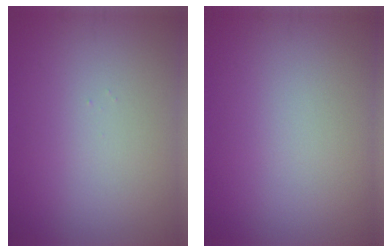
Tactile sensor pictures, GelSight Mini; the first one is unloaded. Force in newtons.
{"total": 0.0}